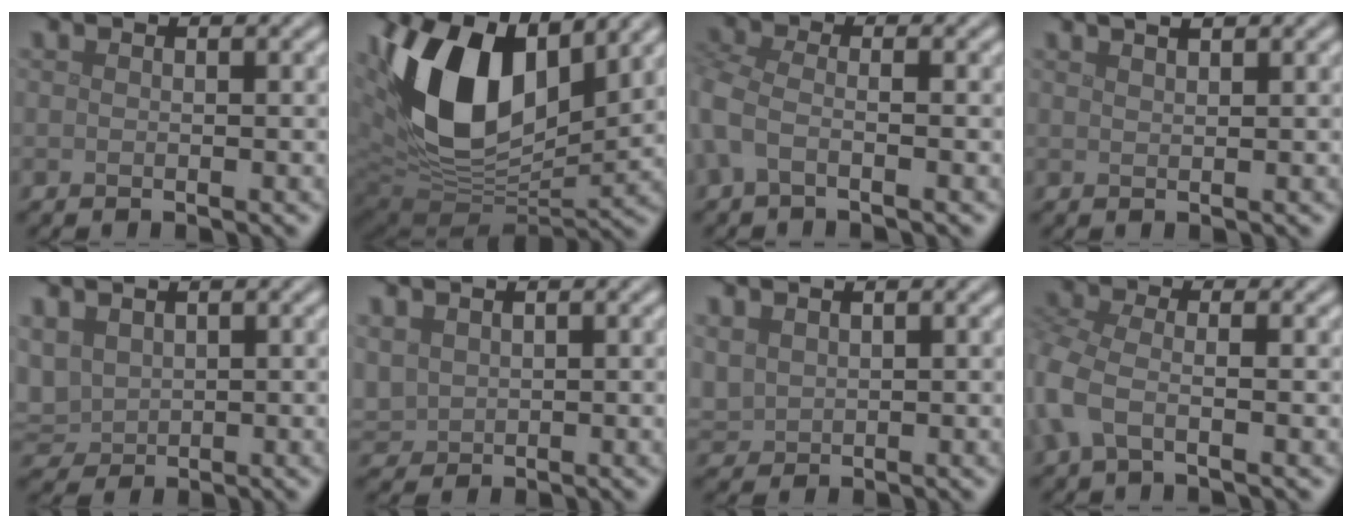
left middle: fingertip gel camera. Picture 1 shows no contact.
{"total": 14.6, "force": [4.6, 8.7, 10.9], "torque": [-0.218, 0.000, 0.080]}
{"total": 2.6, "force": [-0.8, 1.2, 2.2], "torque": [-0.059, -0.002, -0.030]}
{"total": 2.5, "force": [1.7, 0.9, 1.5], "torque": [-0.003, 0.009, 0.003]}
{"total": 3.1, "force": [1.4, 2.2, 1.8], "torque": [-0.050, 0.002, 0.031]}
{"total": 2.3, "force": [1.0, 1.7, 1.1], "torque": [-0.035, 0.001, 0.027]}
{"total": 2.0, "force": [1.2, 1.4, 0.9], "torque": [-0.027, 0.002, 0.031]}
{"total": 3.4, "force": [-0.7, 1.6, 3.0], "torque": [-0.079, -0.003, -0.026]}